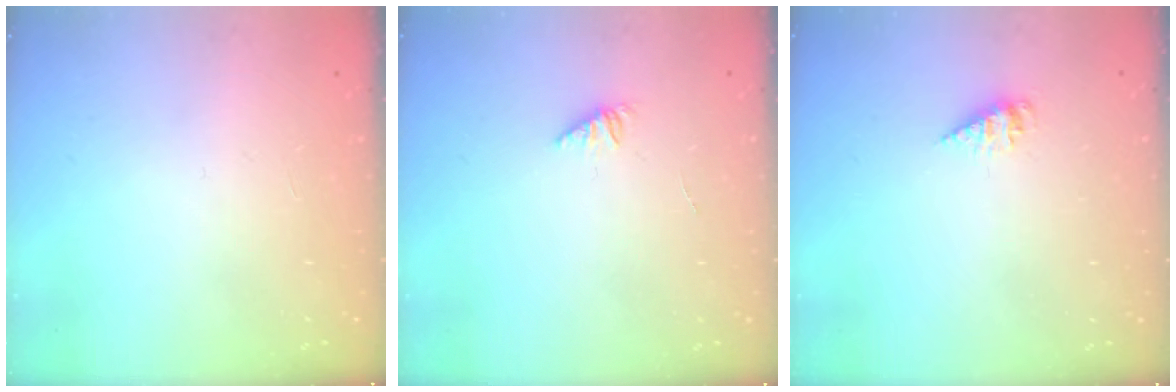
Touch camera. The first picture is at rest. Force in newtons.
{"total": 1.2, "press": 1.1, "slide": 0.3}
{"total": 2.1, "press": 2.1, "slide": 0.2}